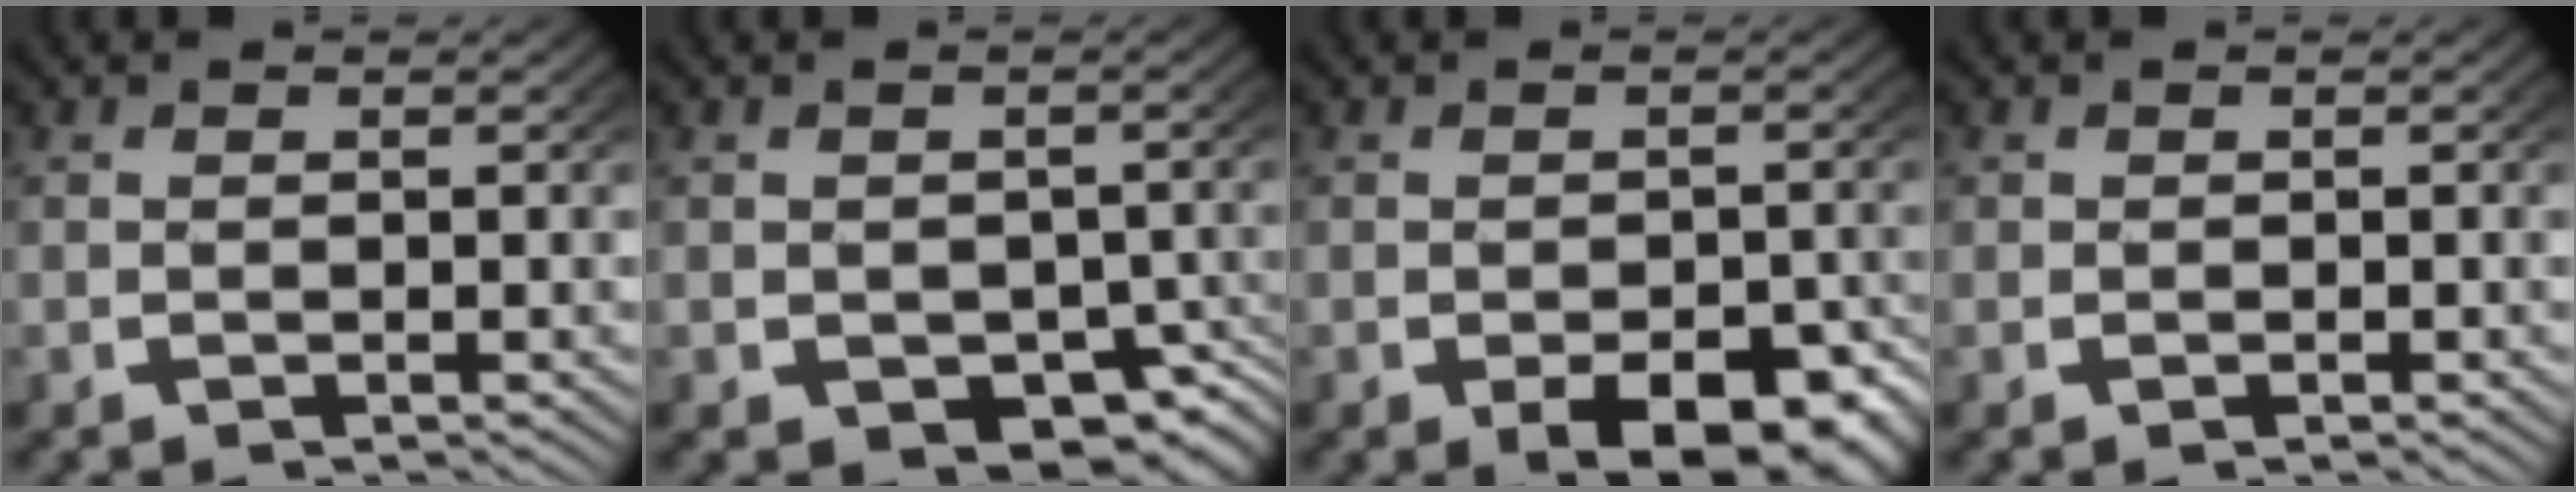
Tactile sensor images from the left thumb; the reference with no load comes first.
{"total": 4.7, "force": [-1.7, 3.2, 3.0], "torque": [-0.042, -0.027, -0.013]}
{"total": 6.1, "force": [-2.5, 3.3, 4.4], "torque": [-0.063, -0.038, -0.022]}
{"total": 0.6, "force": [0.0, 0.5, 0.3], "torque": [-0.006, -0.004, 0.001]}